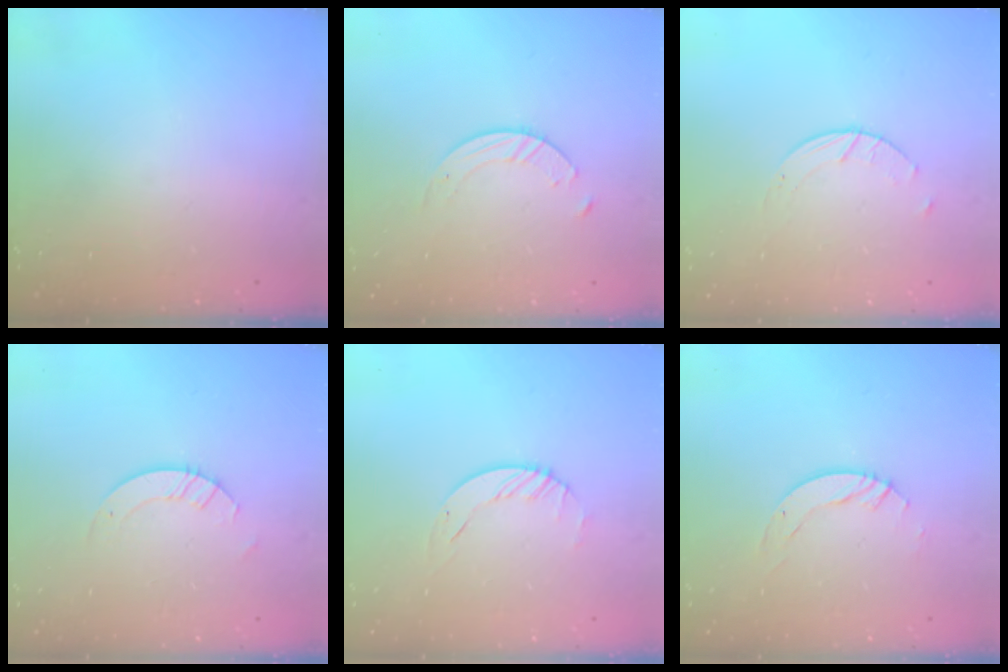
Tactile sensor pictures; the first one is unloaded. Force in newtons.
{"total": 1.4, "press": 1.4, "slide": 0.2}
{"total": 2.0, "press": 2.0, "slide": 0.3}
{"total": 2.6, "press": 2.6, "slide": 0.2}
{"total": 2.3, "press": 2.3, "slide": 0.3}
{"total": 4.1, "press": 4.1, "slide": 0.4}